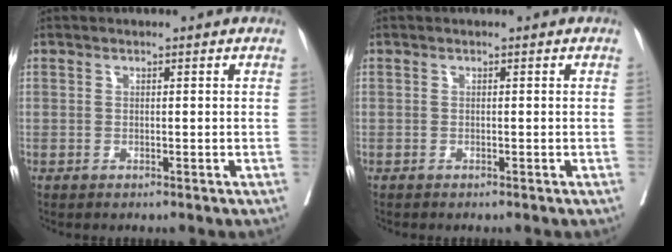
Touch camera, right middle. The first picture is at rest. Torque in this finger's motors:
{"motor_torque": [-0.33, -0.18, 0.02, -0.01]}